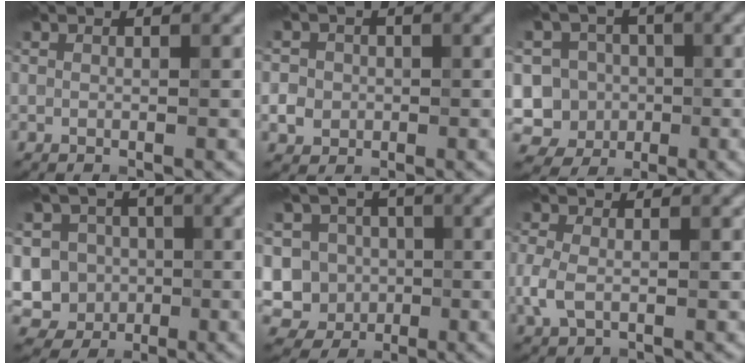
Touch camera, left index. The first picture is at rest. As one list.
[{"total": 3.5, "force": [0.0, 3.3, 1.0], "torque": [0.002, 0.015, -0.014]}, {"total": 9.2, "force": [-1.6, 8.7, 2.5], "torque": [-0.053, 0.025, -0.060]}, {"total": 10.0, "force": [-1.1, 9.5, 3.0], "torque": [-0.072, 0.024, -0.052]}, {"total": 9.8, "force": [-0.9, 9.3, 2.8], "torque": [-0.067, 0.029, -0.050]}, {"total": 2.5, "force": [-0.4, 1.7, 1.8], "torque": [-0.046, -0.001, -0.010]}]